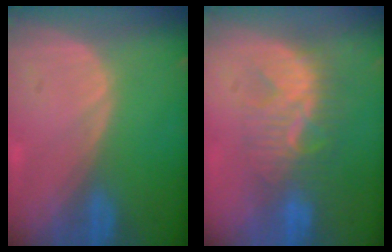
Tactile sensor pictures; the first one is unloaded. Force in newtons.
{"total": 8.0, "press": 7.8, "slide": 1.9}